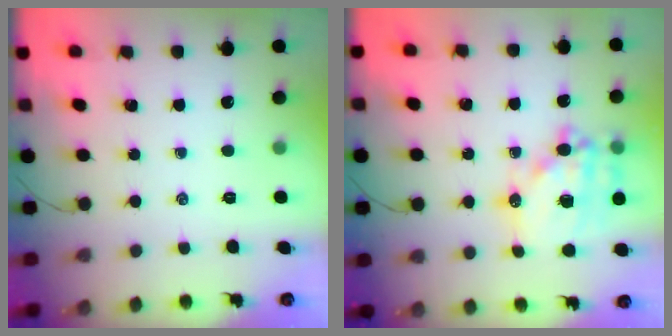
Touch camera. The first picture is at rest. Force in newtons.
{"total": 19.5, "press": 19.1, "slide": 3.9}